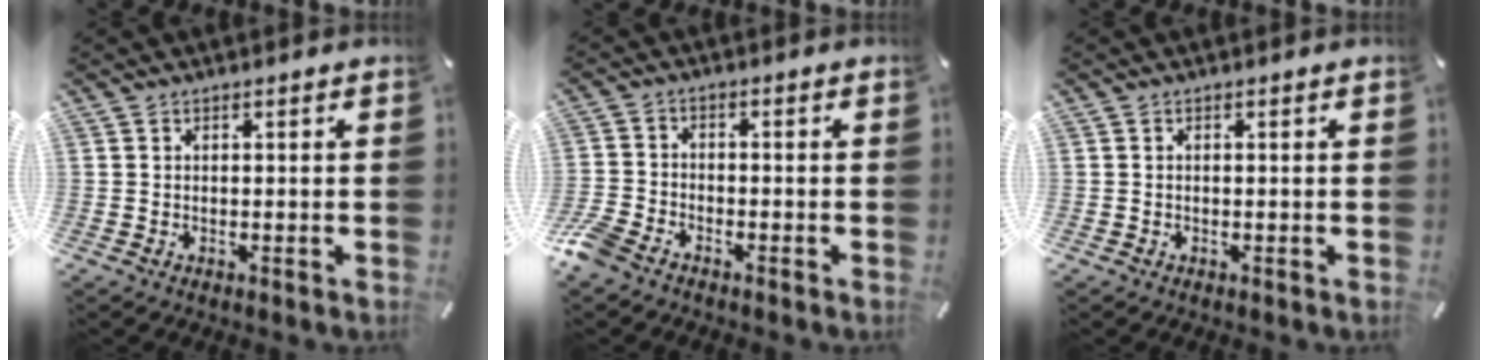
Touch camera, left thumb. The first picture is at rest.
{"total": 4.7, "force": [-3.6, 2.3, 2.0], "torque": [-0.060, 0.011, -0.076]}
{"total": 0.0}